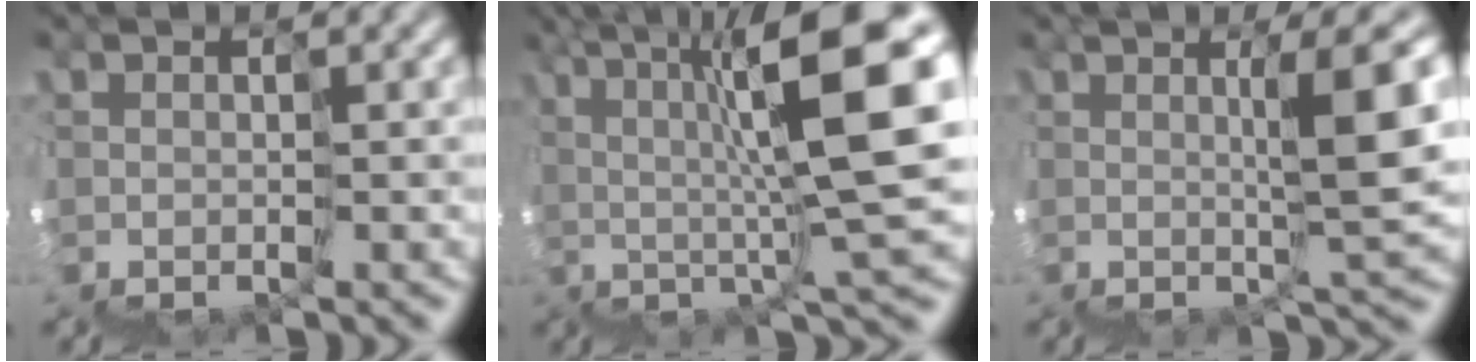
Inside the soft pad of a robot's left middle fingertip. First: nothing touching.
{"total": 10.1, "force": [2.9, 0.2, 9.7], "torque": [-0.146, 0.030, 0.046]}
{"total": 6.7, "force": [2.4, 0.1, 6.3], "torque": [-0.088, 0.030, 0.039]}